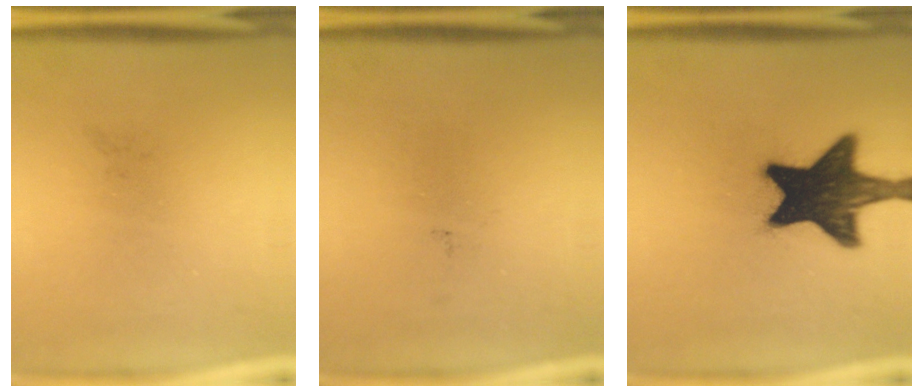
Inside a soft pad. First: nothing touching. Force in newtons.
{"total": 0.0}
{"total": 18.9}